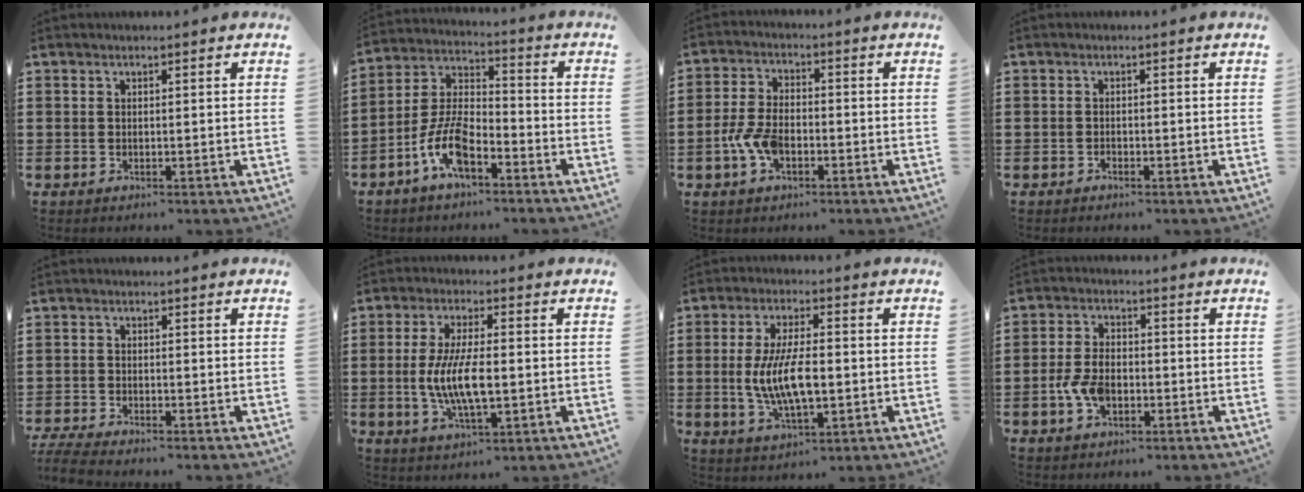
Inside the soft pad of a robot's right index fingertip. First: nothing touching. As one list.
[{"total": 8.6, "force": [-5.0, 3.6, 6.0], "torque": [-0.148, -0.002, -0.099]}, {"total": 5.8, "force": [-2.1, 3.1, 4.3], "torque": [-0.115, -0.005, -0.046]}, {"total": 0.7, "force": [-0.6, 0.3, 0.1], "torque": [-0.003, 0.001, -0.013]}, {"total": 3.0, "force": [-2.8, -0.1, 0.8], "torque": [-0.027, -0.009, -0.061]}, {"total": 8.8, "force": [-1.0, 3.0, 8.2], "torque": [-0.178, -0.008, -0.025]}, {"total": 9.3, "force": [-0.9, 3.6, 8.5], "torque": [-0.185, -0.005, -0.022]}, {"total": 5.2, "force": [-1.8, 3.2, 3.7], "torque": [-0.094, 0.000, -0.037]}]